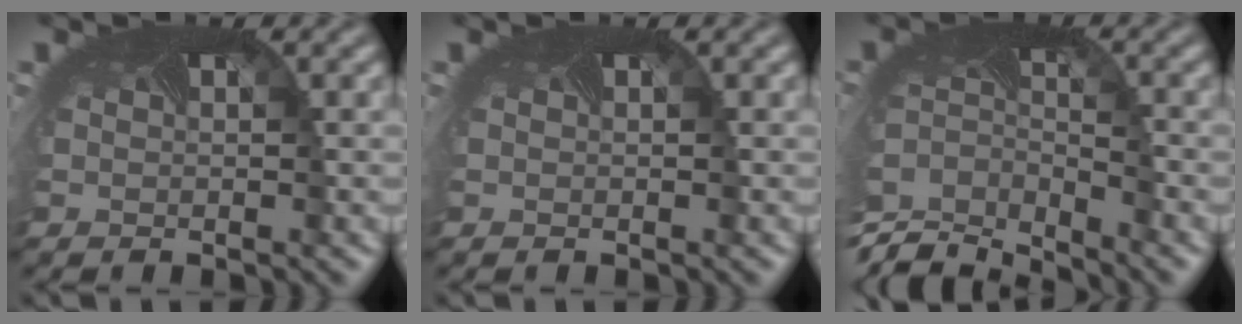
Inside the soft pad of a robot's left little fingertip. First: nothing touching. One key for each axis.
{"total": 0.0}
{"total": 6.2, "fx": -5.9, "fy": 1.2, "fz": 1.5, "tx": -0.051, "ty": -0.023, "tz": -0.115}